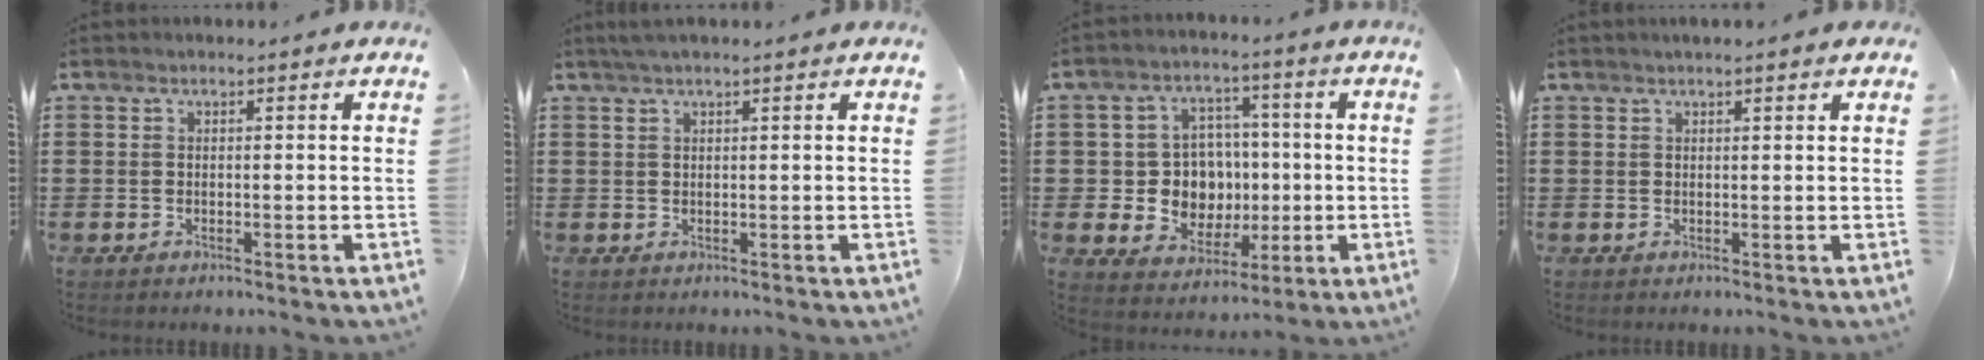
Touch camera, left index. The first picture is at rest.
{"total": 1.4, "force": [0.9, 0.0, 1.1], "torque": [-0.021, 0.001, 0.018]}
{"total": 8.6, "force": [0.1, 7.8, 3.6], "torque": [-0.079, 0.016, 0.010]}
{"total": 1.2, "force": [0.9, -0.1, 0.8], "torque": [-0.014, 0.000, 0.018]}